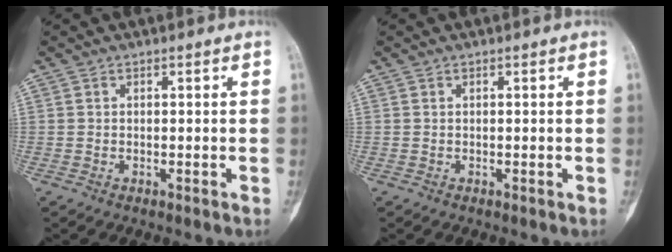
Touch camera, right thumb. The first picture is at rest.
{"total": 0.0}